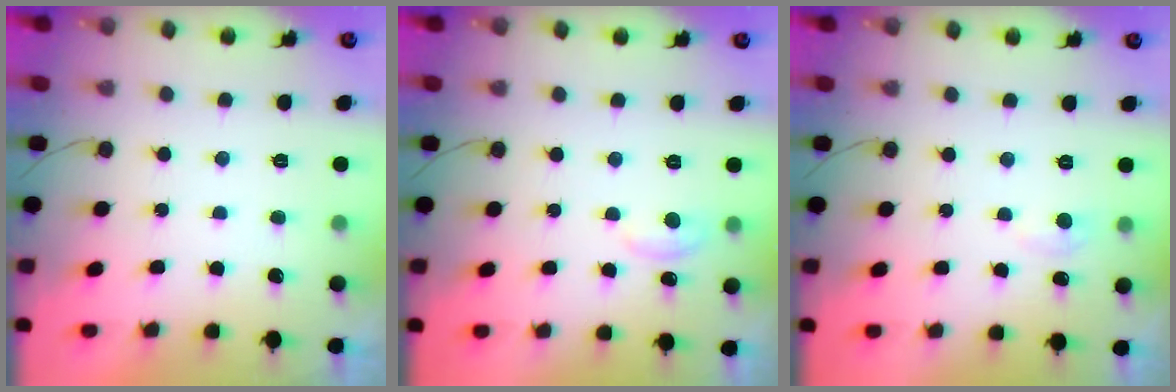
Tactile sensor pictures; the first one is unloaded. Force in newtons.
{"total": 6.3, "press": 6.3, "slide": 0.5}
{"total": 4.5, "press": 4.4, "slide": 0.6}